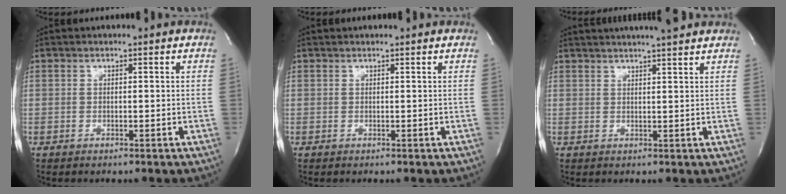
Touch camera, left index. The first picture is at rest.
{"total": 1.3, "force": [1.3, 0.0, 0.2], "torque": [-0.006, 0.014, 0.019]}
{"total": 9.9, "force": [8.8, 0.2, 4.5], "torque": [-0.070, 0.019, 0.110]}